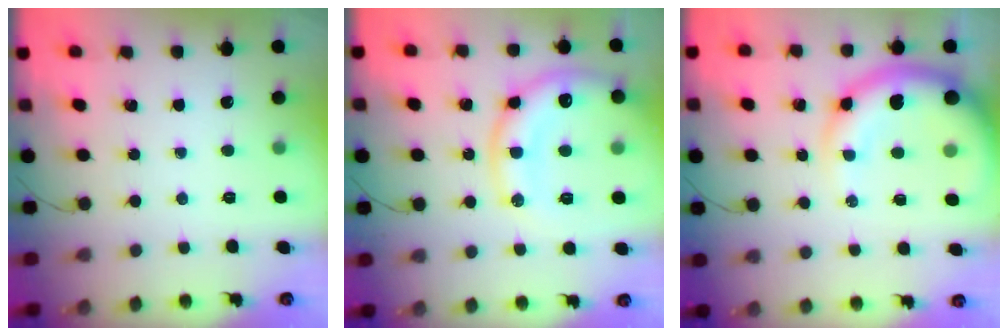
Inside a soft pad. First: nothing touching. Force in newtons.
{"total": 17.2, "press": 17.1, "slide": 2.0}
{"total": 9.9, "press": 9.5, "slide": 2.9}